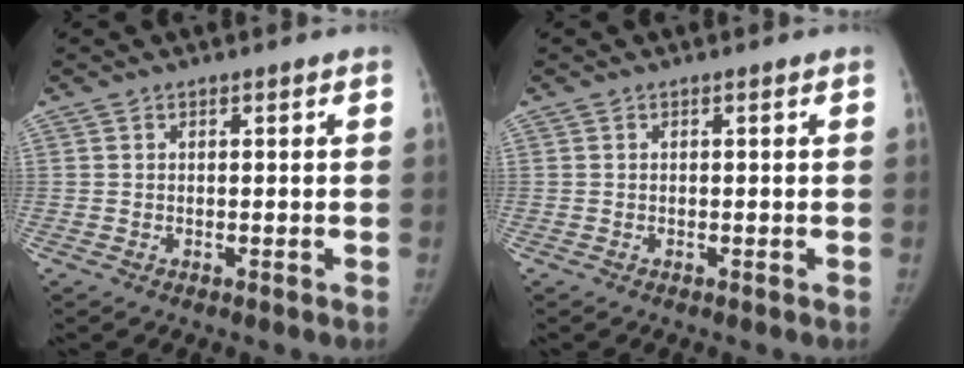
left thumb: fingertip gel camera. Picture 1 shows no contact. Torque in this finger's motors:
{"motor_torque": [0.11, 0.00, 0.31, -0.02, 0.06]}